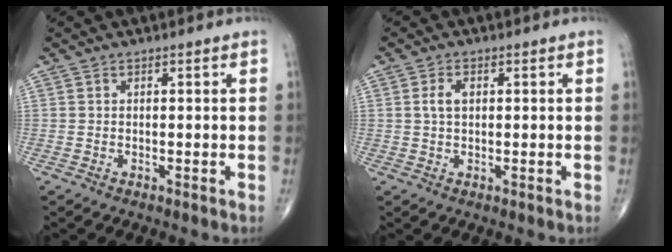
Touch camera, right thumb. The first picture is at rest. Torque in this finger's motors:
{"motor_torque": [0.00, -0.22, 0.25, -0.03, 0.02]}